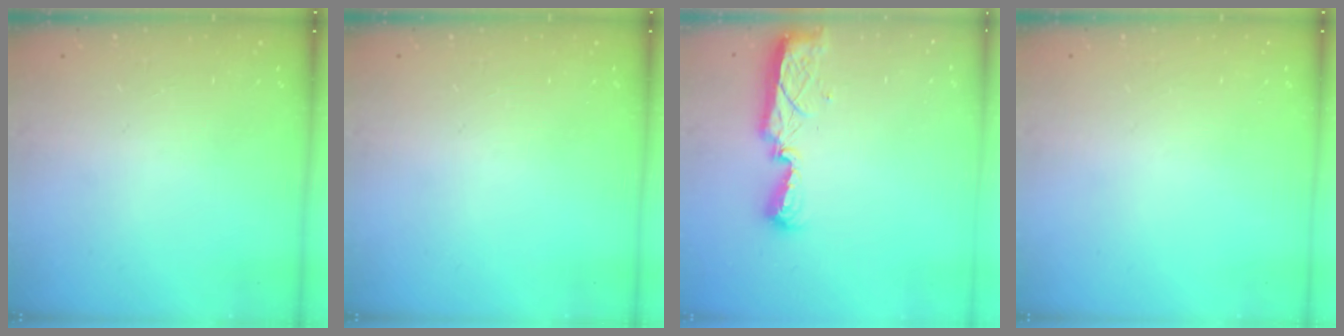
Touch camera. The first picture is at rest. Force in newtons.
{"total": 0.0}
{"total": 7.9, "press": 7.9, "slide": 0.9}
{"total": 0.0}